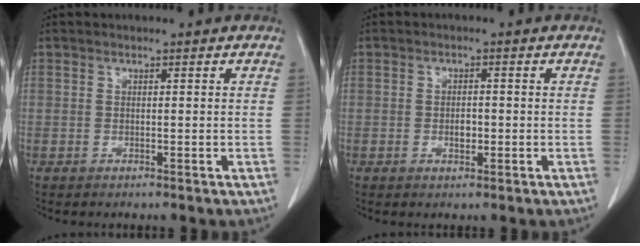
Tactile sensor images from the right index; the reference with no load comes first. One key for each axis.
{"total": 2.0, "fx": -0.6, "fy": 1.0, "fz": 1.7, "tx": -0.029, "ty": 0.002, "tz": -0.007}